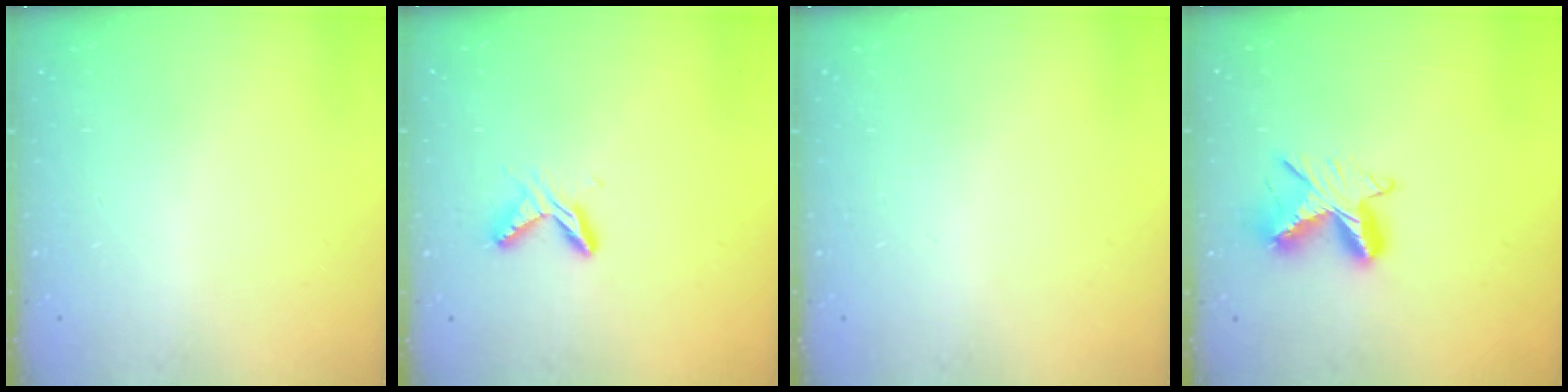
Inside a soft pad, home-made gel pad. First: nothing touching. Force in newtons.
{"total": 6.1, "press": 6.1, "slide": 0.7}
{"total": 0.0}
{"total": 9.6, "press": 9.6, "slide": 0.8}